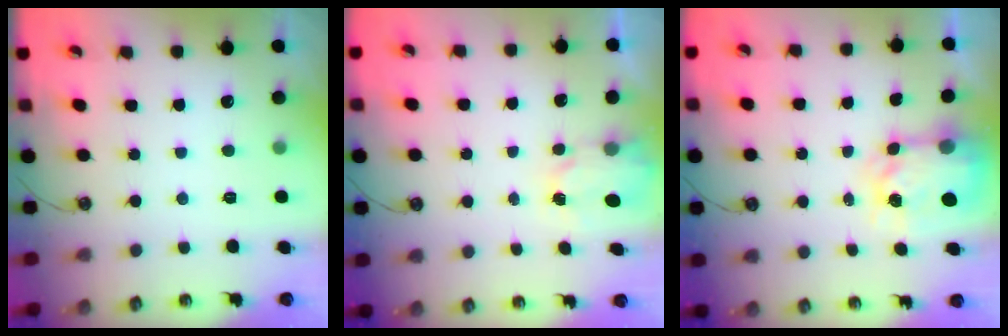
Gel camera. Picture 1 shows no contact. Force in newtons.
{"total": 2.3, "press": 2.3, "slide": 0.2}
{"total": 5.8, "press": 5.8, "slide": 0.7}